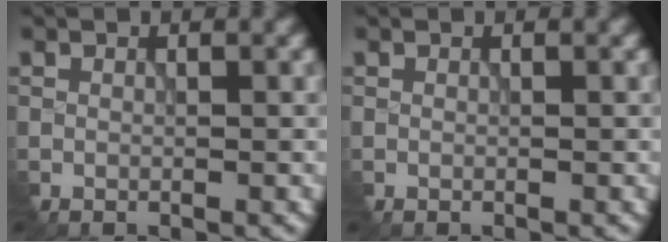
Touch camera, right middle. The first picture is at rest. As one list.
[{"total": 0.0}]